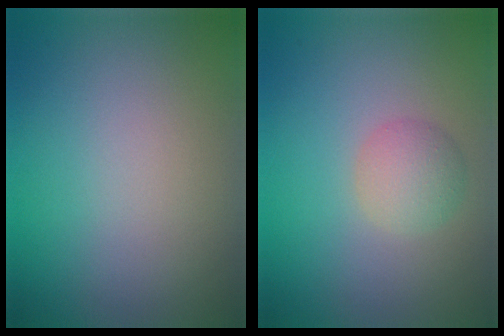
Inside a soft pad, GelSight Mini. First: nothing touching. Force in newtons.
{"total": 2.3, "press": 2.3, "slide": 0.0}